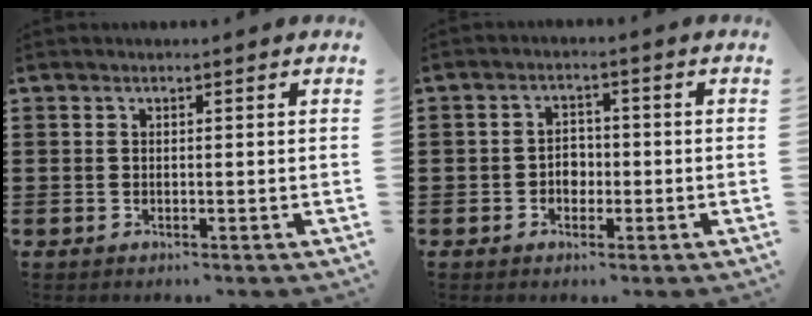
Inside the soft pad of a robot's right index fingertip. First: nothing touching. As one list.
[{"total": 2.8, "force": [-0.8, 2.1, 1.6], "torque": [-0.026, 0.002, -0.019]}]